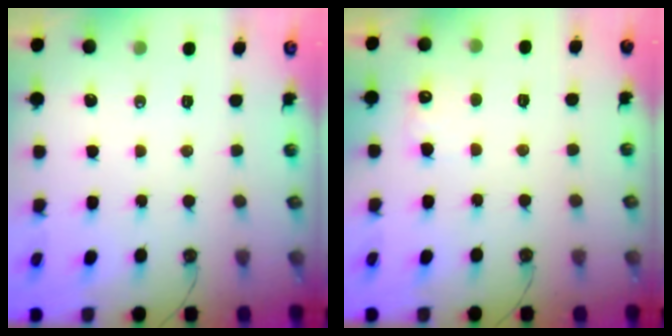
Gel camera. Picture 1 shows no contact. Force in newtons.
{"total": 6.0, "press": 5.9, "slide": 1.1}